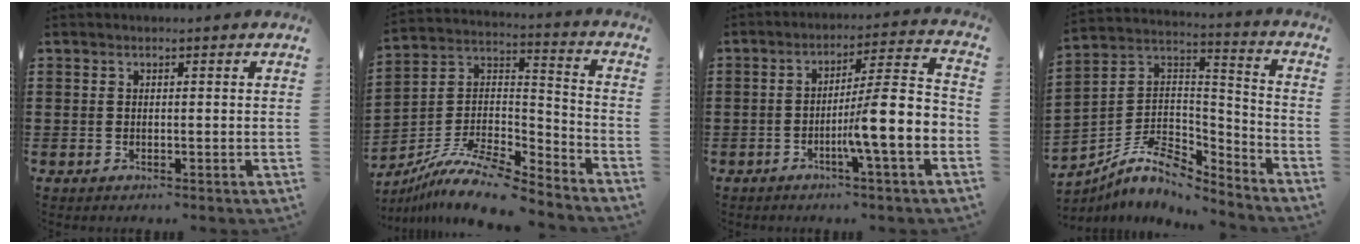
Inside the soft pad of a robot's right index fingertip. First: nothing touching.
{"total": 11.5, "force": [-9.5, 2.0, 6.1], "torque": [-0.129, 0.014, -0.191]}
{"total": 9.1, "force": [-3.2, -0.2, 8.5], "torque": [-0.129, -0.031, -0.065]}
{"total": 8.8, "force": [-6.8, 3.6, 4.2], "torque": [-0.098, 0.004, -0.135]}